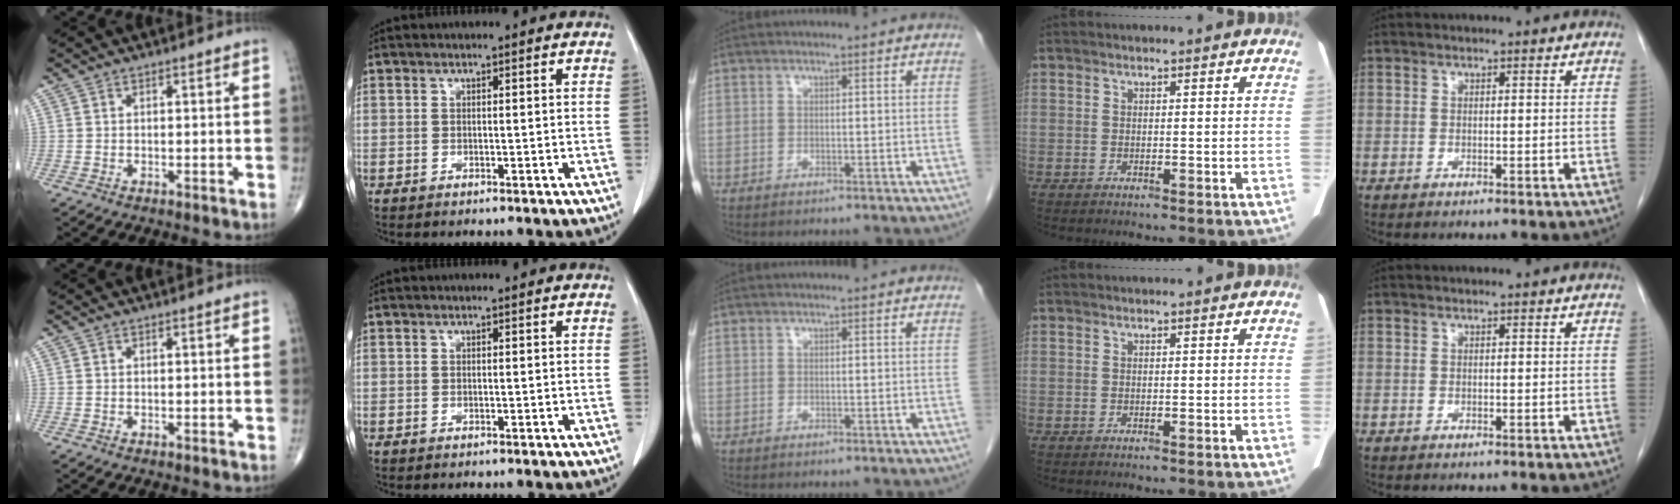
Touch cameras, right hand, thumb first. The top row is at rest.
{}